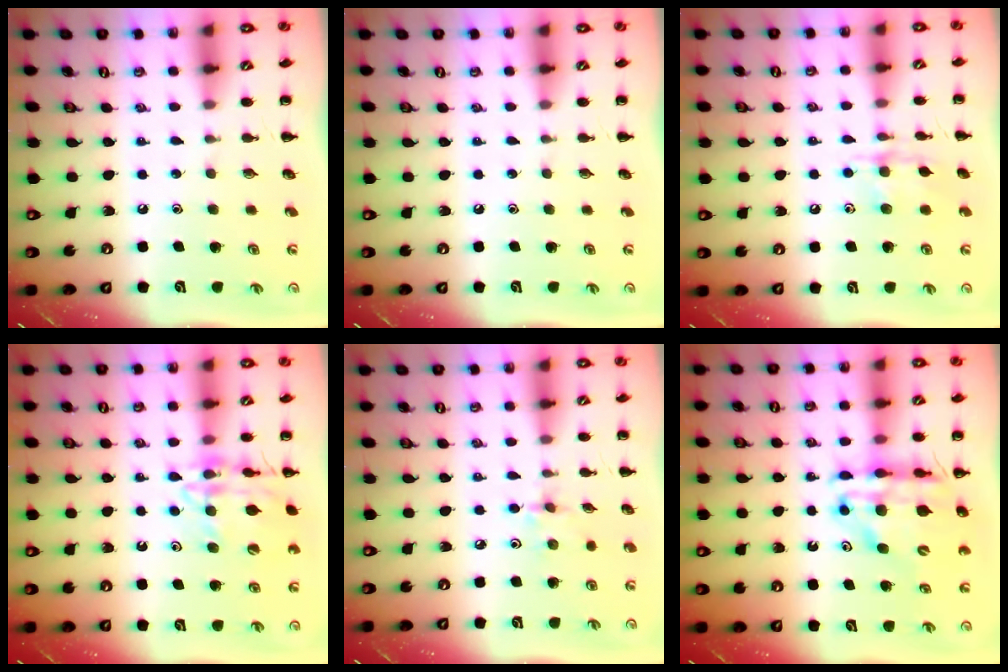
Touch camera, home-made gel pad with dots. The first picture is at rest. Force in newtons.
{"total": 0.0}
{"total": 9.6, "press": 9.6, "slide": 0.5}
{"total": 13.9, "press": 13.8, "slide": 1.9}
{"total": 2.2, "press": 2.1, "slide": 0.6}
{"total": 16.4, "press": 15.9, "slide": 4.1}